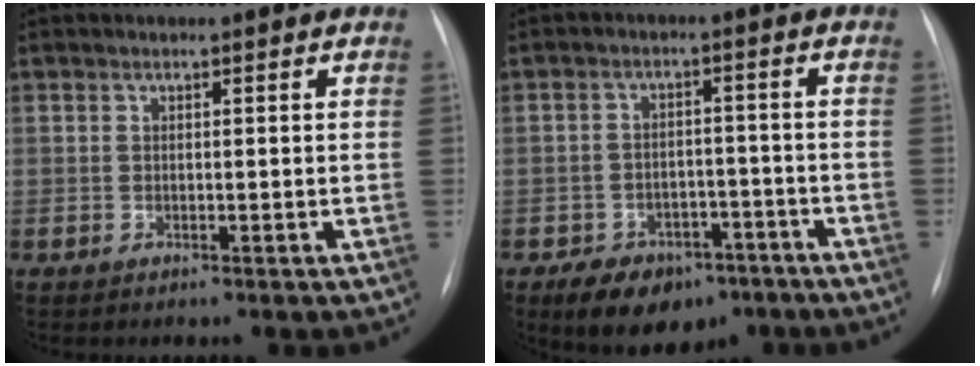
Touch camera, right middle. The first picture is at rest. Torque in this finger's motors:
{"motor_torque": [1.01, -0.98, 0.12, 0.05]}